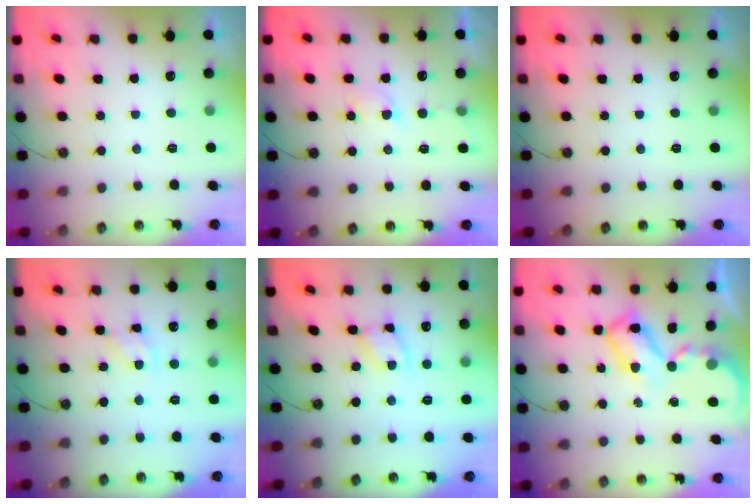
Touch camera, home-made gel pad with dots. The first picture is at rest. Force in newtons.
{"total": 3.4, "press": 3.4, "slide": 0.5}
{"total": 0.0}
{"total": 6.3, "press": 6.3, "slide": 0.0}
{"total": 7.0, "press": 7.0, "slide": 0.4}
{"total": 8.9, "press": 8.9, "slide": 0.7}